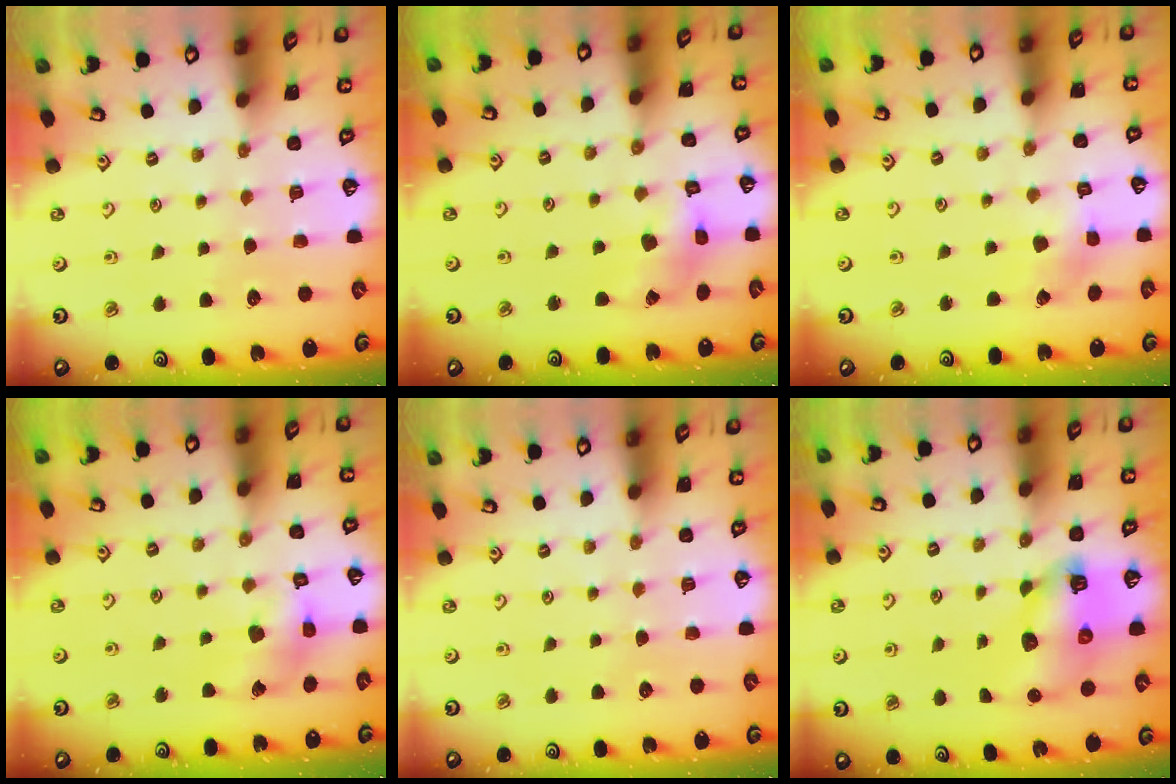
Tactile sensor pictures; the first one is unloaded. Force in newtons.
{"total": 6.8, "press": 6.8, "slide": 0.7}
{"total": 2.3, "press": 2.3, "slide": 0.3}
{"total": 9.9, "press": 9.8, "slide": 1.3}
{"total": 0.0}
{"total": 9.8, "press": 9.7, "slide": 1.2}